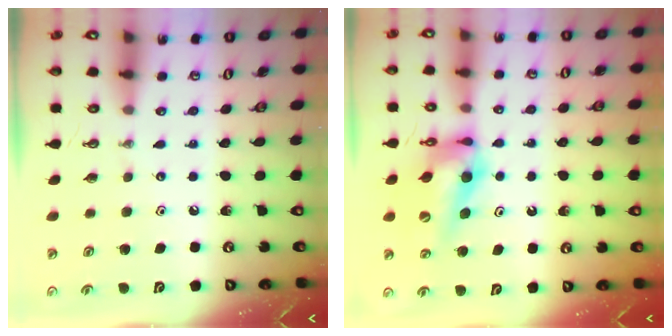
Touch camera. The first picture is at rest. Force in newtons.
{"total": 12.7, "press": 12.6, "slide": 1.1}